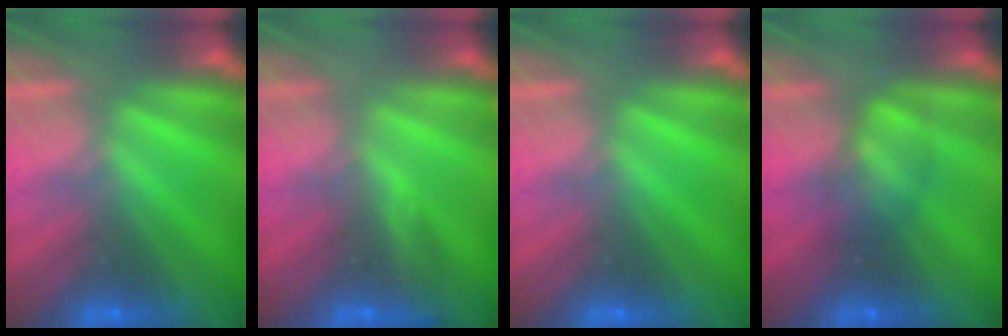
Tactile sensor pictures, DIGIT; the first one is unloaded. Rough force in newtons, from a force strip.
{"total": 3.0}
{"total": 0.0}
{"total": 2.6}